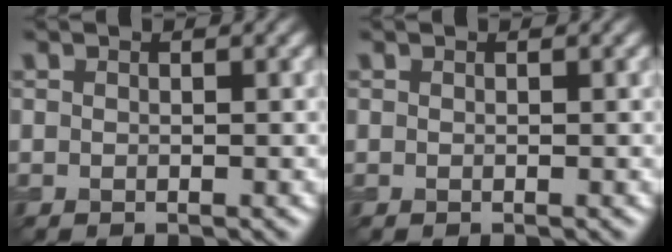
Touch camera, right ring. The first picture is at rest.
{"total": 0.0}